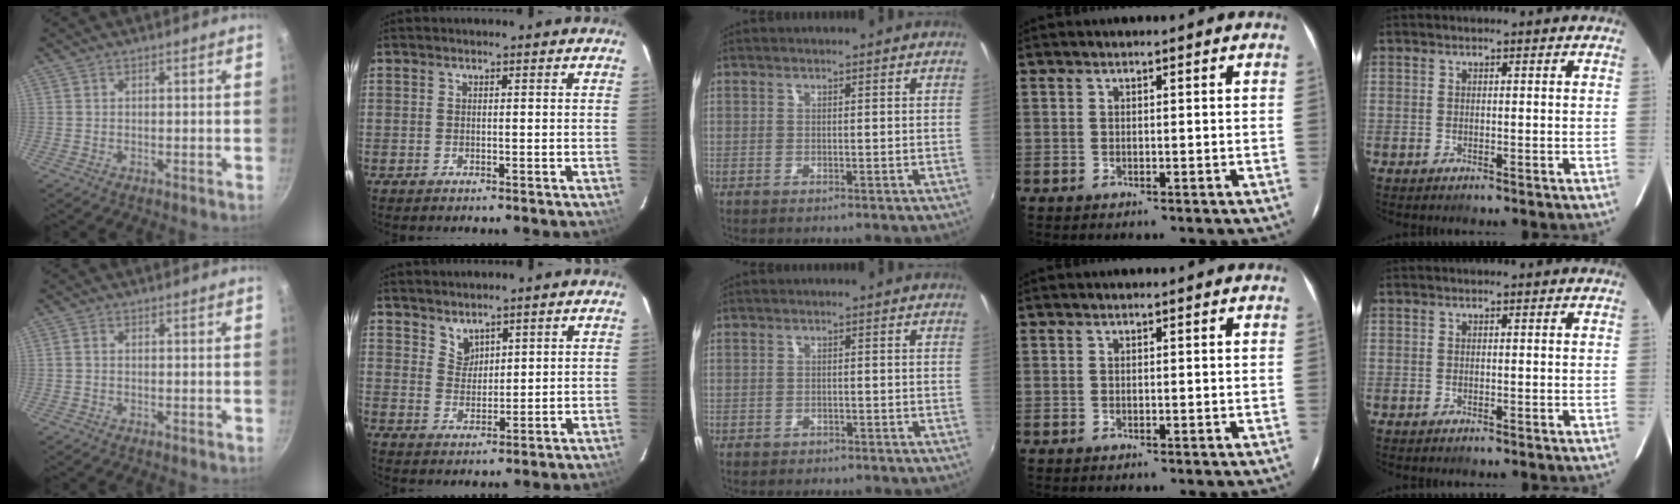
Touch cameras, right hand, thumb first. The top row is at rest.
{"thumb": {"total": 0.9, "force": [-0.1, 0.6, 0.6], "torque": [-0.011, 0.004, -0.003]}, "index": {"total": 3.4, "force": [2.9, 1.7, 0.5], "torque": [-0.003, 0.004, 0.056]}, "middle": {"total": 1.6, "force": [-1.2, 1.0, 0.4], "torque": [-0.010, -0.003, -0.017]}}